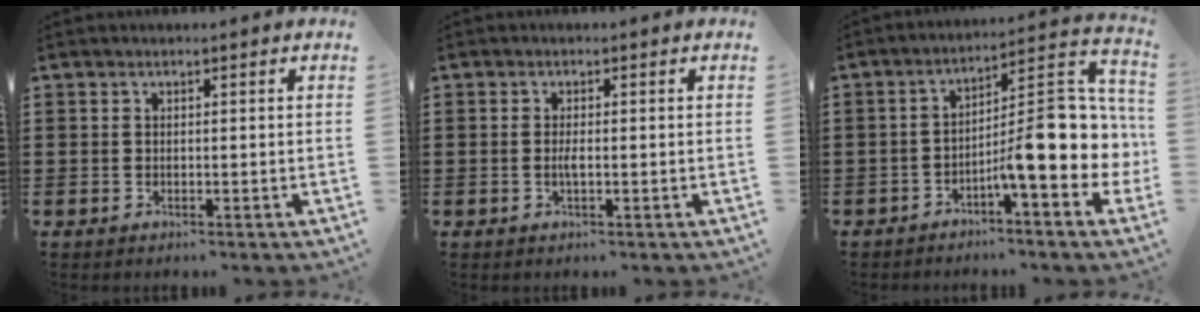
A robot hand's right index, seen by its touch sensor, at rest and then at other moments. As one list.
[{"total": 1.6, "force": [-0.4, 0.2, 1.5], "torque": [-0.029, -0.004, -0.007]}, {"total": 12.8, "force": [-2.2, 3.2, 12.1], "torque": [-0.180, -0.036, -0.048]}]